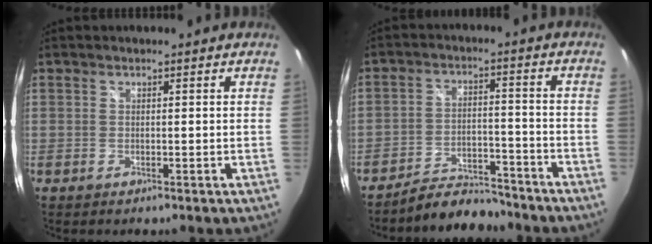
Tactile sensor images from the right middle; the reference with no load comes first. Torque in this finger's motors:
{"motor_torque": [0.76, -1.08, -0.05, 0.02]}